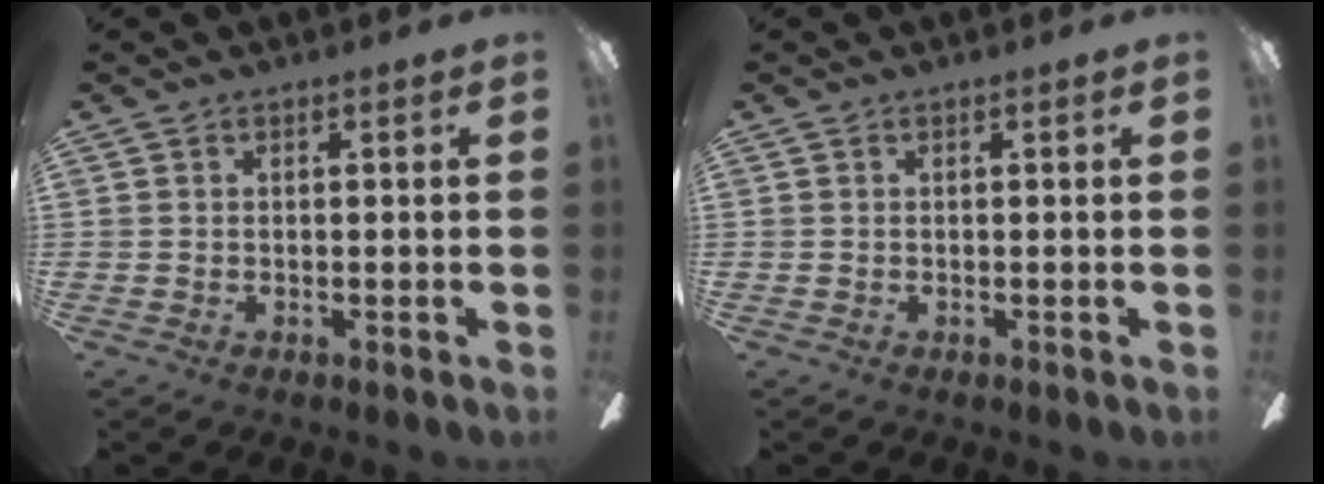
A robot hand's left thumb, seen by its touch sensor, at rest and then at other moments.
{"total": 0.0}